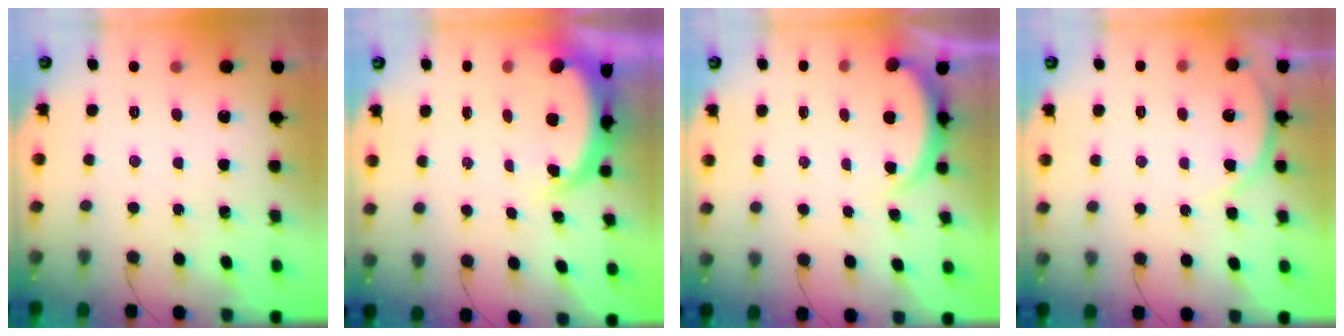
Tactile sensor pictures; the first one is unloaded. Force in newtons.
{"total": 4.8, "press": 4.7, "slide": 1.2}
{"total": 2.5, "press": 2.4, "slide": 0.6}
{"total": 6.3, "press": 6.2, "slide": 0.8}